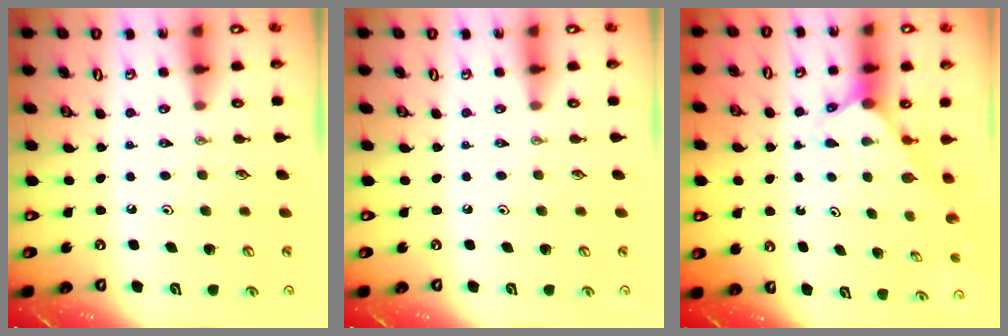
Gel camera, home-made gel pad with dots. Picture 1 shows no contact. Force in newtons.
{"total": 0.0}
{"total": 2.0, "press": 2.0, "slide": 0.2}